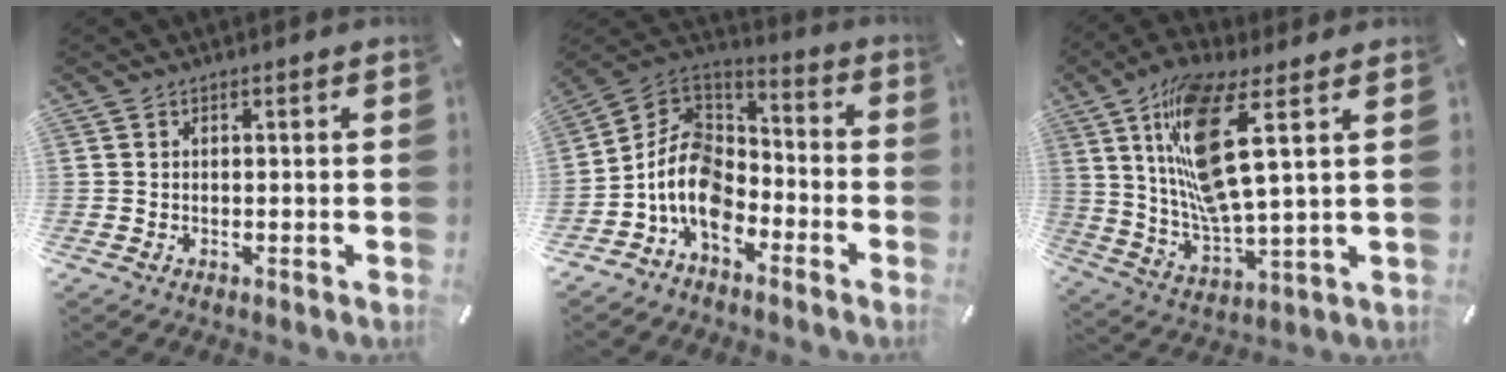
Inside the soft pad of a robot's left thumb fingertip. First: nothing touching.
{"total": 12.7, "force": [-6.8, 8.6, 6.5], "torque": [-0.156, 0.024, -0.136]}
{"total": 17.6, "force": [7.3, 4.4, 15.4], "torque": [-0.325, -0.027, 0.108]}